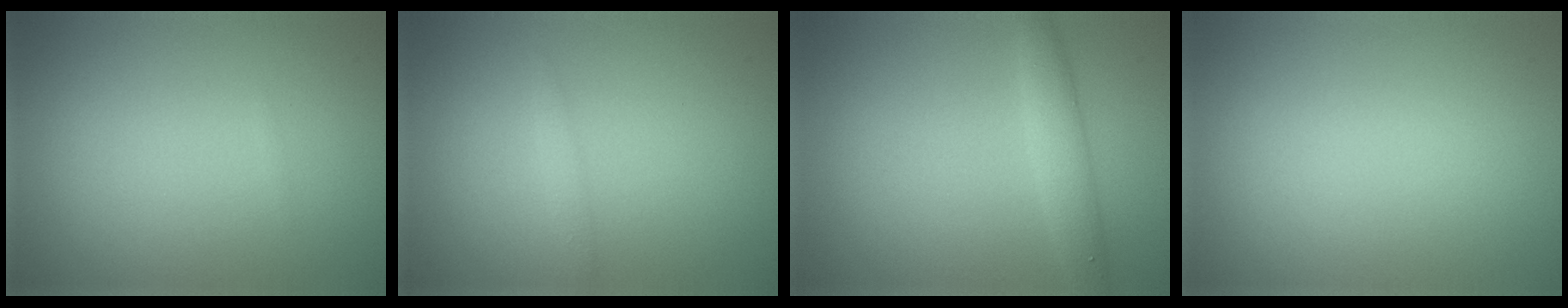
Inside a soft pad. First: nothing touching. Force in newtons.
{"total": 0.7, "press": 0.7, "slide": 0.1}
{"total": 2.4, "press": 2.4, "slide": 0.1}
{"total": 0.0}